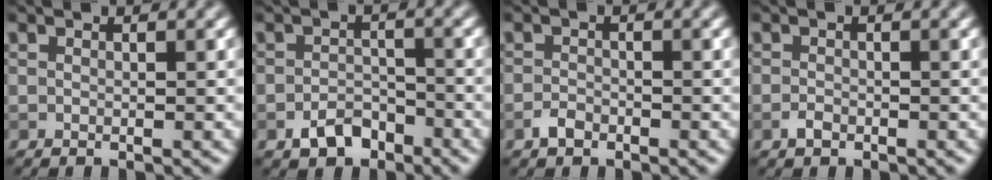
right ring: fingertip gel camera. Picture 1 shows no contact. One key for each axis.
{"total": 3.1, "fx": -2.1, "fy": 1.7, "fz": 1.5, "tx": -0.021, "ty": 0.006, "tz": -0.038}
{"total": 1.4, "fx": -1.1, "fy": 0.7, "fz": 0.5, "tx": -0.009, "ty": 0.001, "tz": -0.022}
{"total": 0.9, "fx": -0.7, "fy": 0.4, "fz": 0.5, "tx": -0.010, "ty": -0.003, "tz": -0.015}